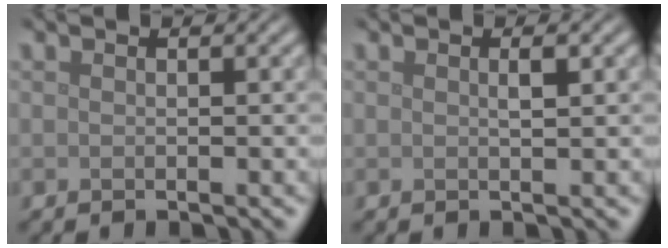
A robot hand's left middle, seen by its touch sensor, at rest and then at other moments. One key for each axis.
{"total": 1.0, "fx": 0.4, "fy": 0.2, "fz": 1.0, "tx": -0.016, "ty": 0.002, "tz": 0.005}